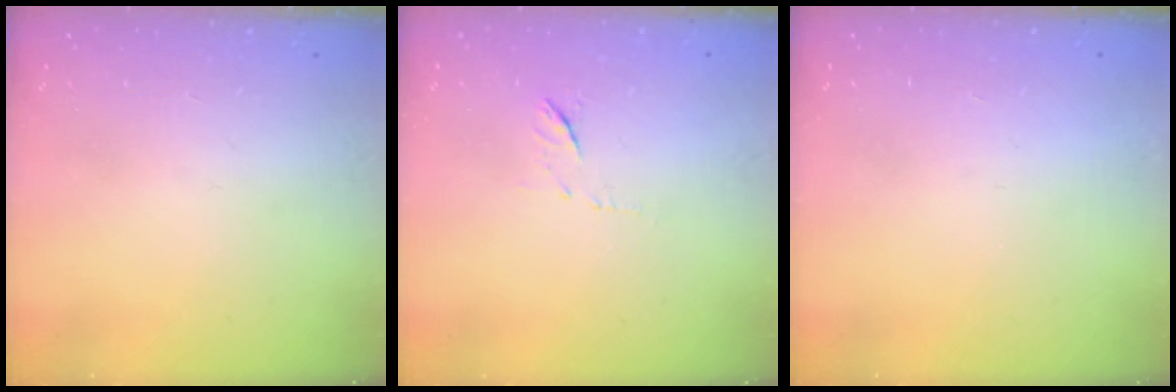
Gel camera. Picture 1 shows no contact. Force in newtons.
{"total": 6.3, "press": 6.3, "slide": 0.7}
{"total": 1.5, "press": 1.5, "slide": 0.1}